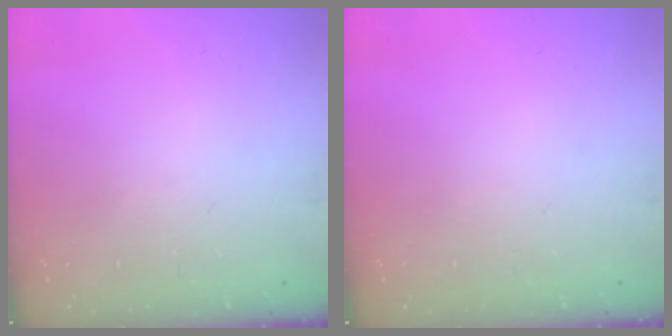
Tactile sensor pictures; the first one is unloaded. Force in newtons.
{"total": 0.0}